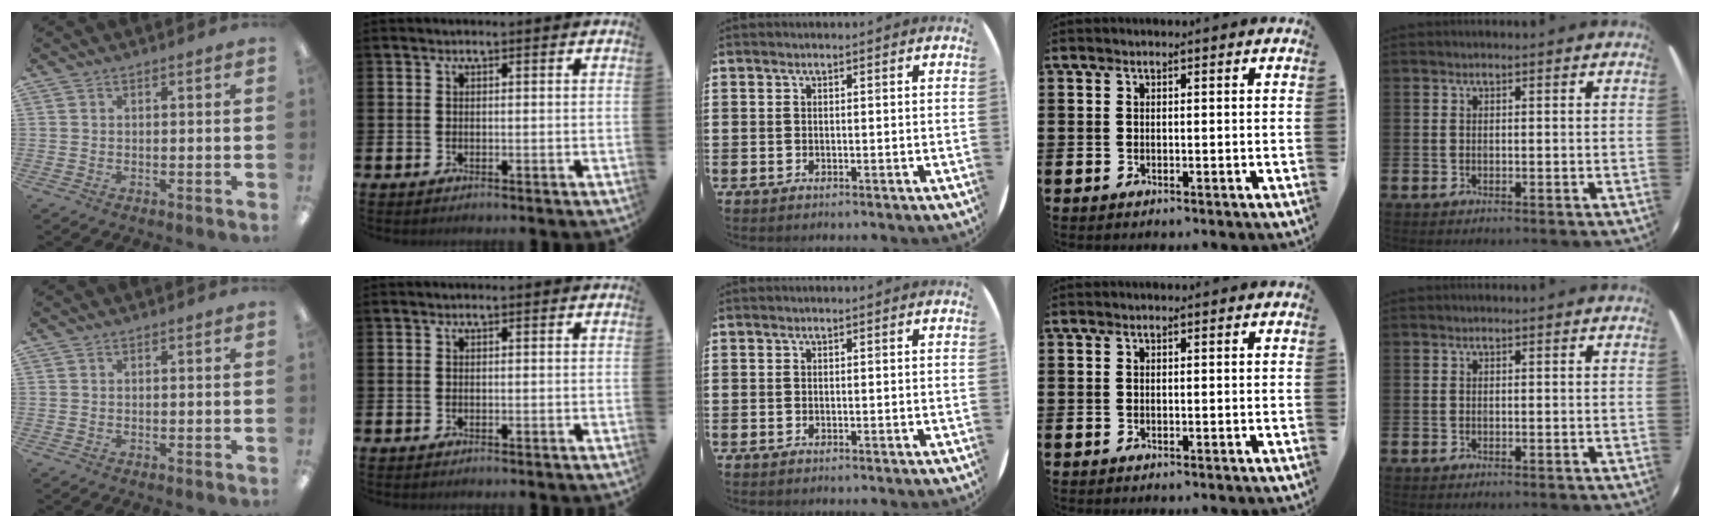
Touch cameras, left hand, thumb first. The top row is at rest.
{}